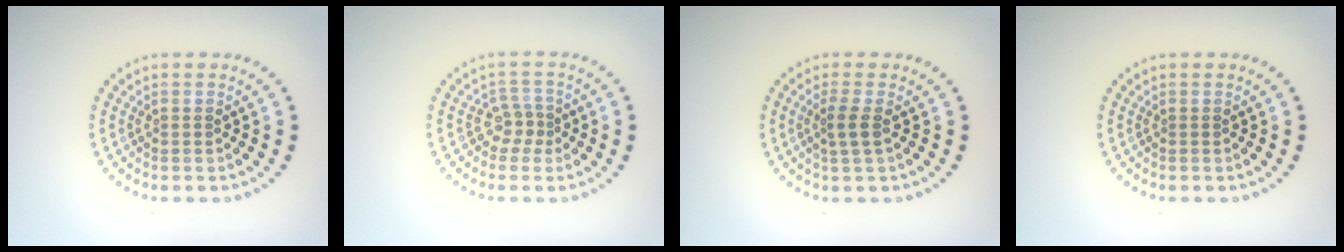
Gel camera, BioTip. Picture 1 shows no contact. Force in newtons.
{"total": 2.0, "press": 1.4, "slide": 1.4}
{"total": 1.7, "press": 1.3, "slide": 1.0}
{"total": 0.0}